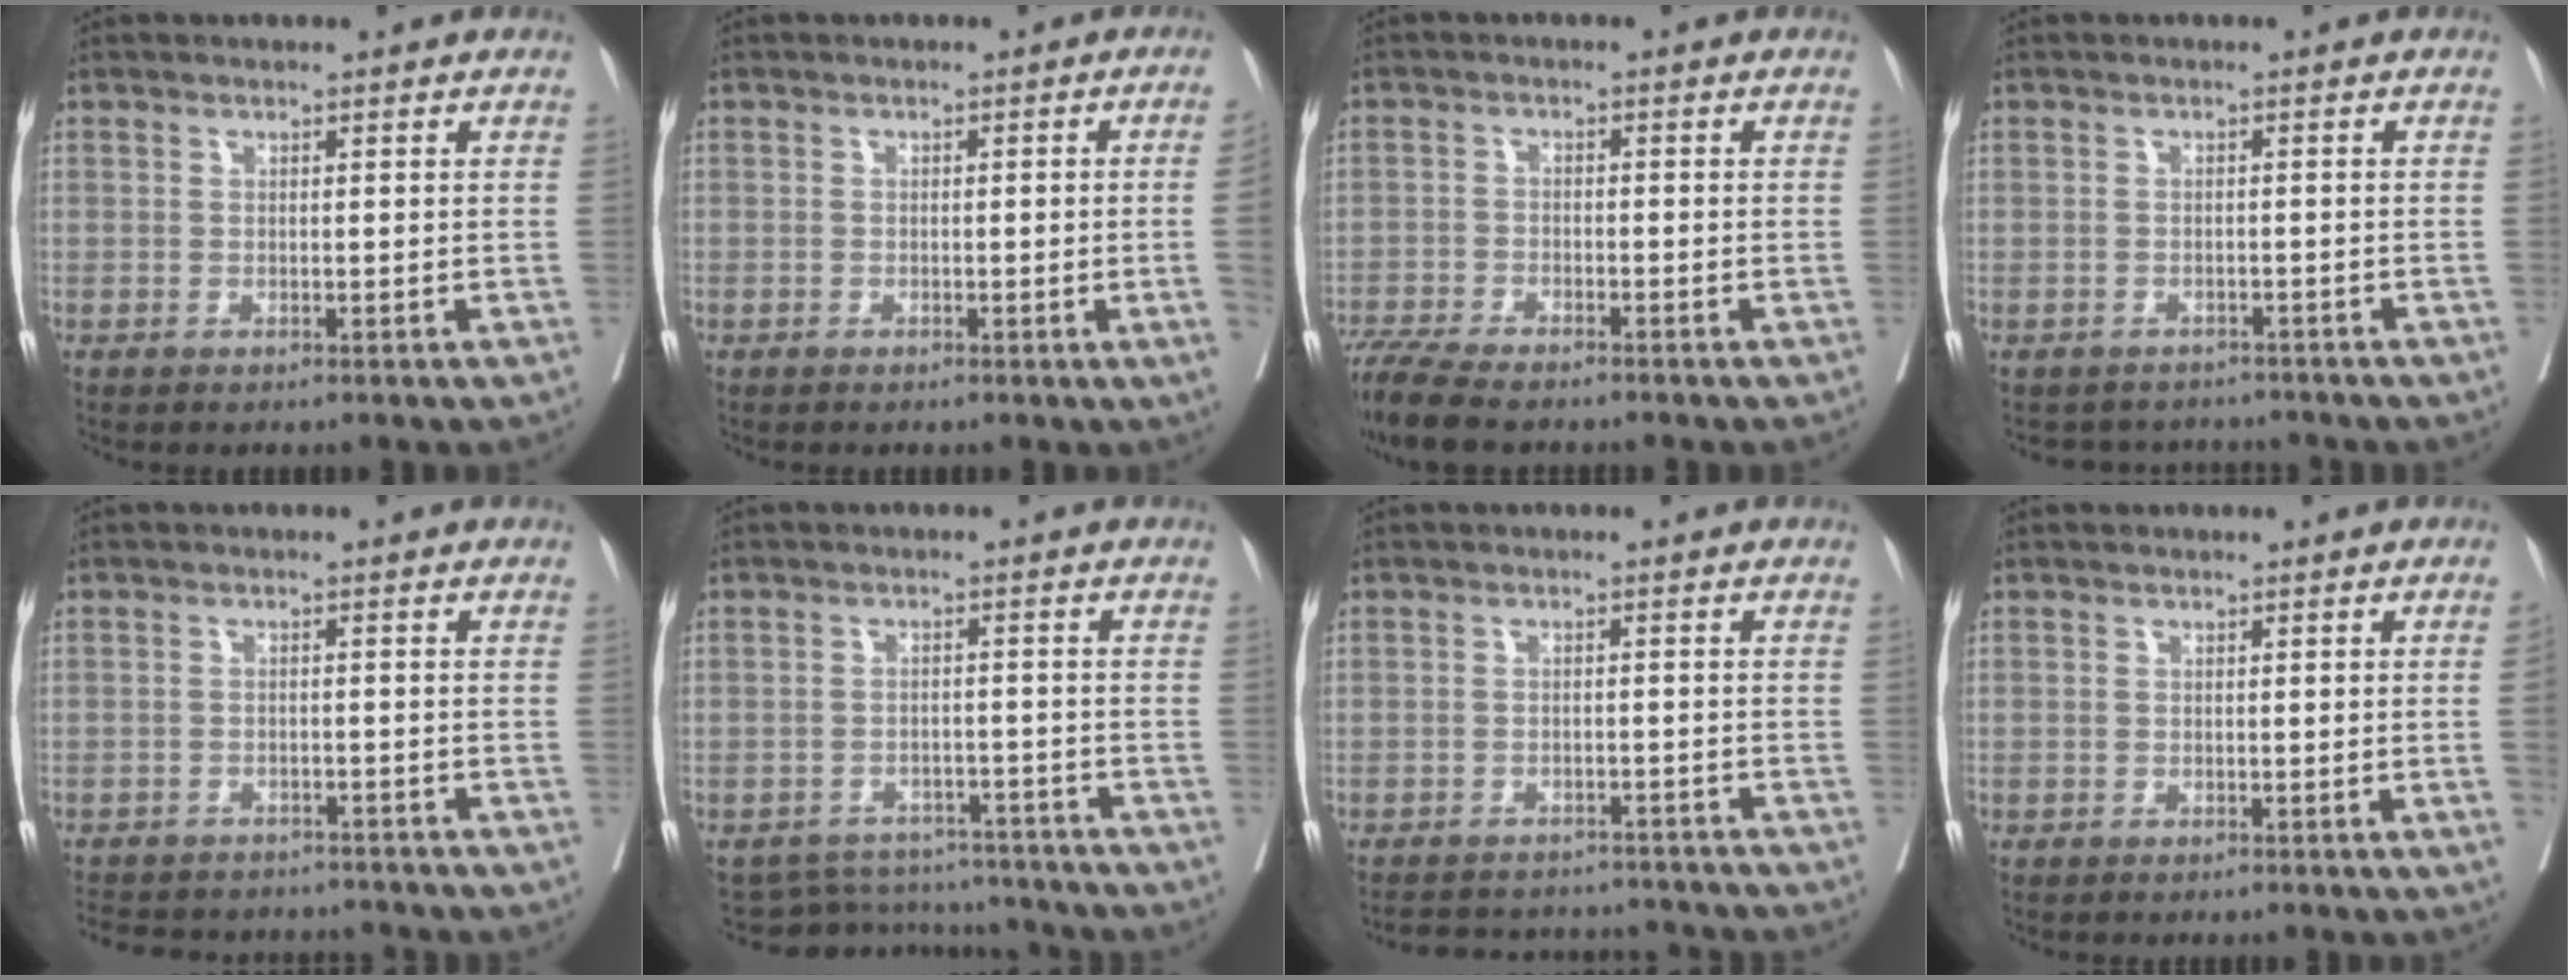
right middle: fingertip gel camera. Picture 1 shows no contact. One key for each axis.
{"total": 3.0, "fx": -0.6, "fy": -0.7, "fz": 2.9, "tx": -0.040, "ty": 0.001, "tz": -0.006}
{"total": 8.7, "fx": -7.4, "fy": 1.7, "fz": 4.4, "tx": -0.077, "ty": -0.021, "tz": -0.128}
{"total": 4.5, "fx": -4.3, "fy": 1.4, "fz": -0.4, "tx": 0.008, "ty": 0.009, "tz": -0.055}
{"total": 12.2, "fx": -11.2, "fy": 3.8, "fz": 3.2, "tx": -0.067, "ty": 0.008, "tz": -0.143}
{"total": 9.1, "fx": -8.8, "fy": 2.1, "fz": -0.5, "tx": 0.010, "ty": 0.018, "tz": -0.117}
{"total": 10.7, "fx": -10.2, "fy": 2.7, "fz": 1.8, "tx": -0.036, "ty": 0.016, "tz": -0.129}
{"total": 0.9, "fx": -0.2, "fy": -0.2, "fz": 0.8, "tx": -0.014, "ty": 0.001, "tz": -0.003}